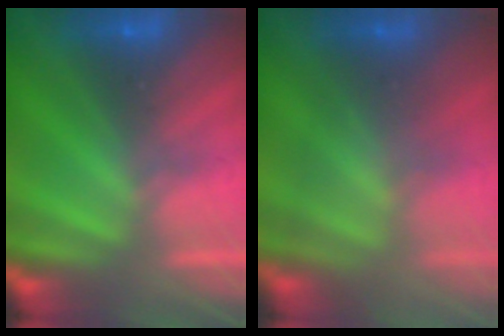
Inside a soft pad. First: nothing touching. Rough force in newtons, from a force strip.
{"total": 3.5}